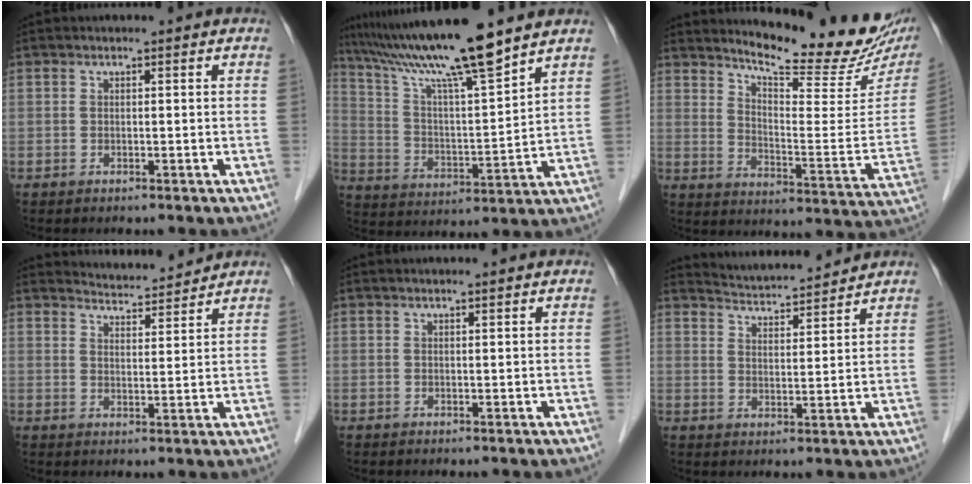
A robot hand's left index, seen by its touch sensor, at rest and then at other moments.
{"total": 15.4, "force": [12.6, -1.0, 8.7], "torque": [-0.157, 0.004, 0.225]}
{"total": 18.5, "force": [16.4, 2.1, 8.2], "torque": [-0.125, -0.074, 0.218]}
{"total": 5.3, "force": [5.2, 0.0, -0.1], "torque": [-0.012, 0.006, 0.082]}
{"total": 0.9, "force": [0.7, 0.0, 0.5], "torque": [-0.008, 0.008, 0.013]}
{"total": 7.4, "force": [7.3, 0.1, 1.0], "torque": [-0.031, 0.013, 0.121]}